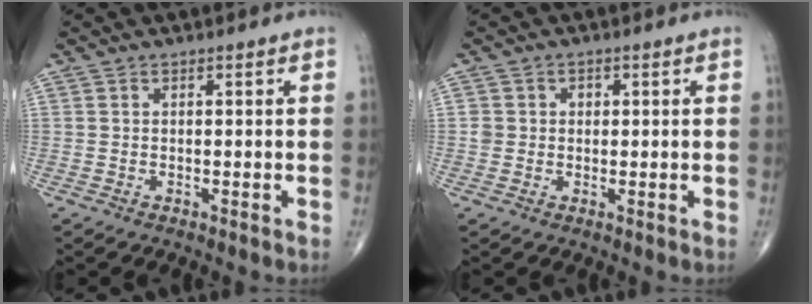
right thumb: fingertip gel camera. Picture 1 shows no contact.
{"total": 2.4, "force": [0.2, 2.3, 0.7], "torque": [0.003, 0.005, 0.003]}